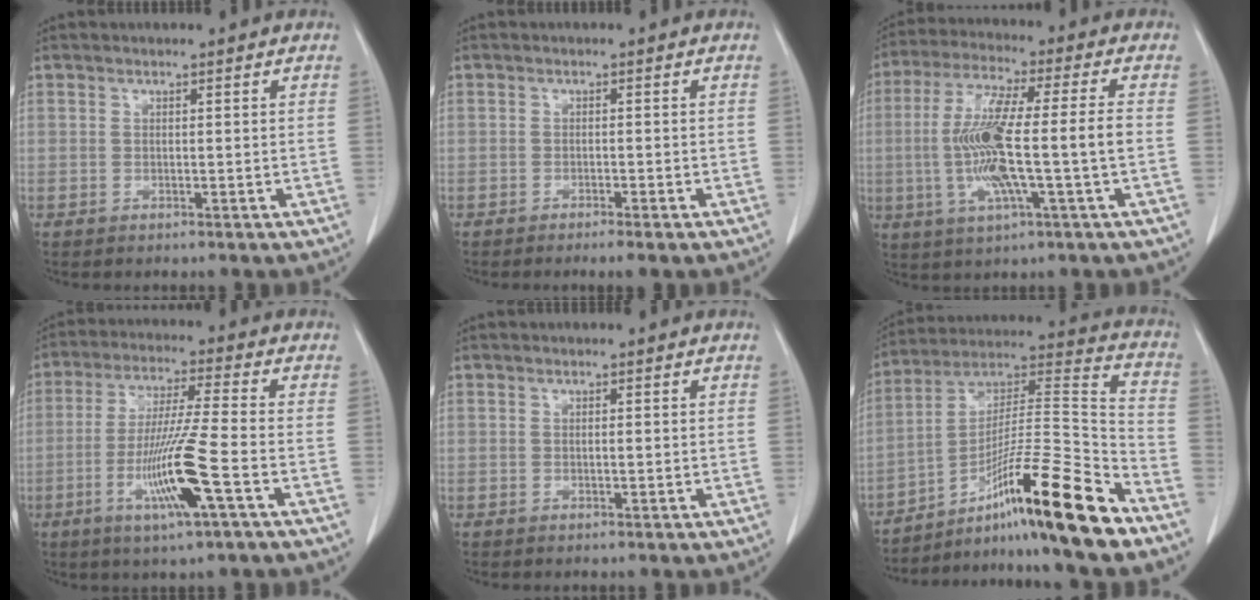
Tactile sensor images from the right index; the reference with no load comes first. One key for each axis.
{"total": 2.0, "fx": -1.4, "fy": 0.0, "fz": 1.4, "tx": -0.023, "ty": -0.004, "tz": -0.019}
{"total": 13.9, "fx": -1.9, "fy": 0.8, "fz": 13.8, "tx": -0.274, "ty": 0.007, "tz": -0.036}
{"total": 11.9, "fx": -4.4, "fy": -0.5, "fz": 11.1, "tx": -0.219, "ty": -0.016, "tz": -0.083}
{"total": 0.6, "fx": 0.0, "fy": 0.1, "fz": 0.6, "tx": -0.011, "ty": -0.001, "tz": 0.001}
{"total": 19.9, "fx": -13.1, "fy": -0.2, "fz": 15.0, "tx": -0.251, "ty": 0.003, "tz": -0.218}